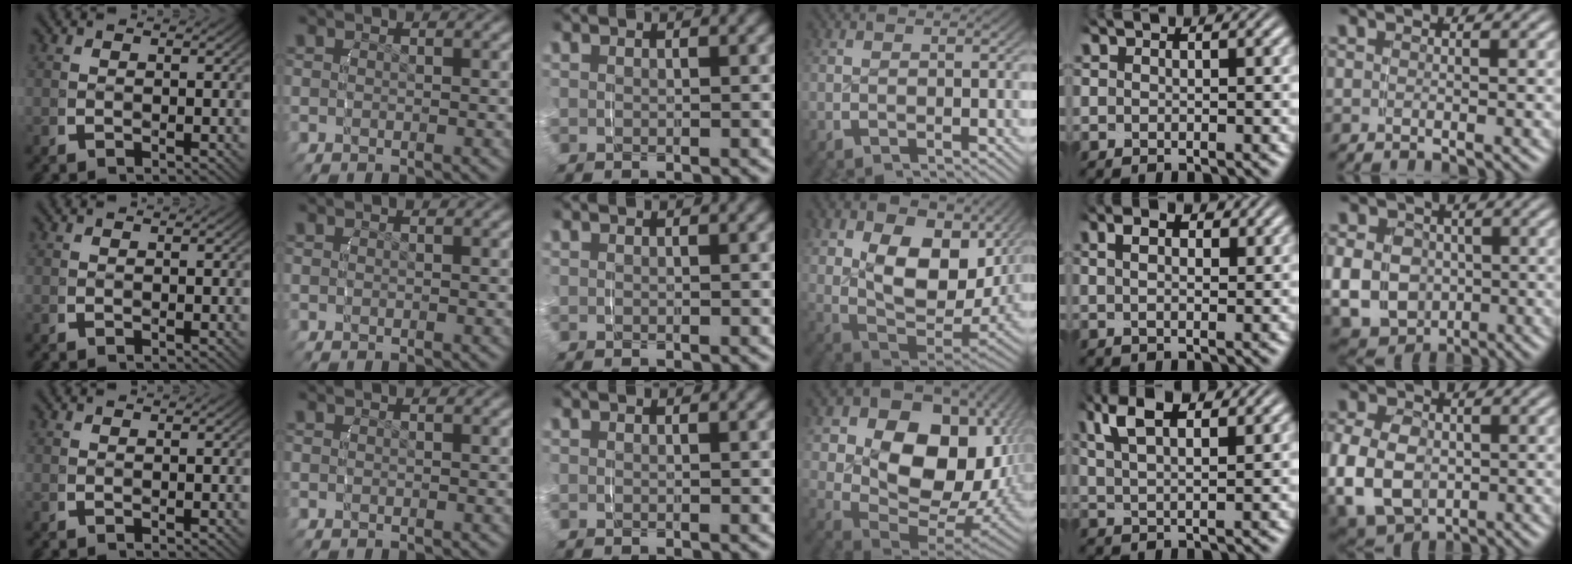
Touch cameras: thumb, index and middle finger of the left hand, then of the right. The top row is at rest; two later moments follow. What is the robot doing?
{"motion": "grasp_and_lifting", "object": "towel"}